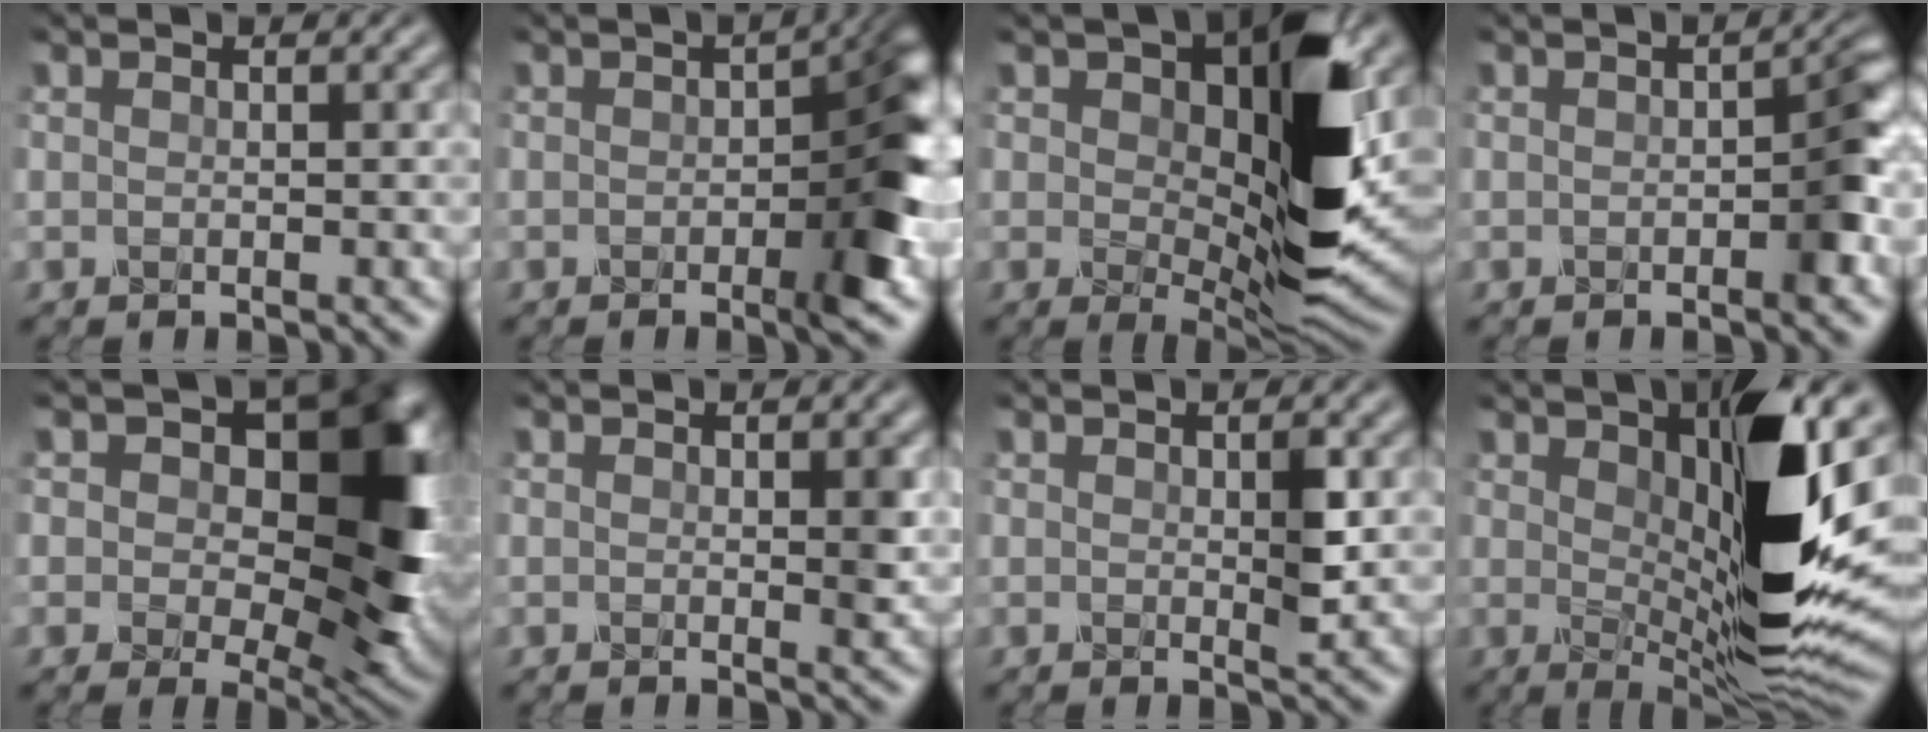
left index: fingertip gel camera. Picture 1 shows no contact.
{"total": 6.9, "force": [-1.3, 2.7, 6.2], "torque": [-0.066, 0.003, -0.019]}
{"total": 12.0, "force": [2.3, 5.9, 10.1], "torque": [-0.146, -0.011, 0.040]}
{"total": 2.8, "force": [-0.8, 0.9, 2.5], "torque": [-0.030, 0.008, -0.011]}
{"total": 14.1, "force": [3.6, 8.3, 10.8], "torque": [-0.133, -0.001, 0.058]}
{"total": 1.3, "force": [0.1, 0.5, 1.2], "torque": [-0.012, -0.006, 0.001]}
{"total": 1.8, "force": [0.2, 0.4, 1.7], "torque": [-0.027, -0.004, 0.005]}
{"total": 13.0, "force": [2.2, 4.1, 12.1], "torque": [-0.187, -0.016, 0.040]}